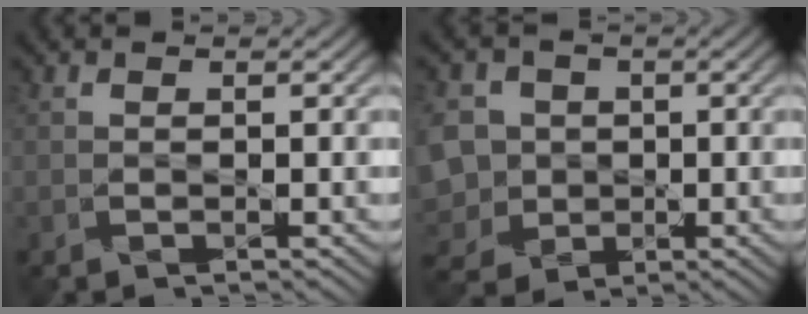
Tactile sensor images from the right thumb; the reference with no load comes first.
{"total": 8.2, "force": [-0.6, 7.5, 3.1], "torque": [-0.126, -0.008, -0.029]}